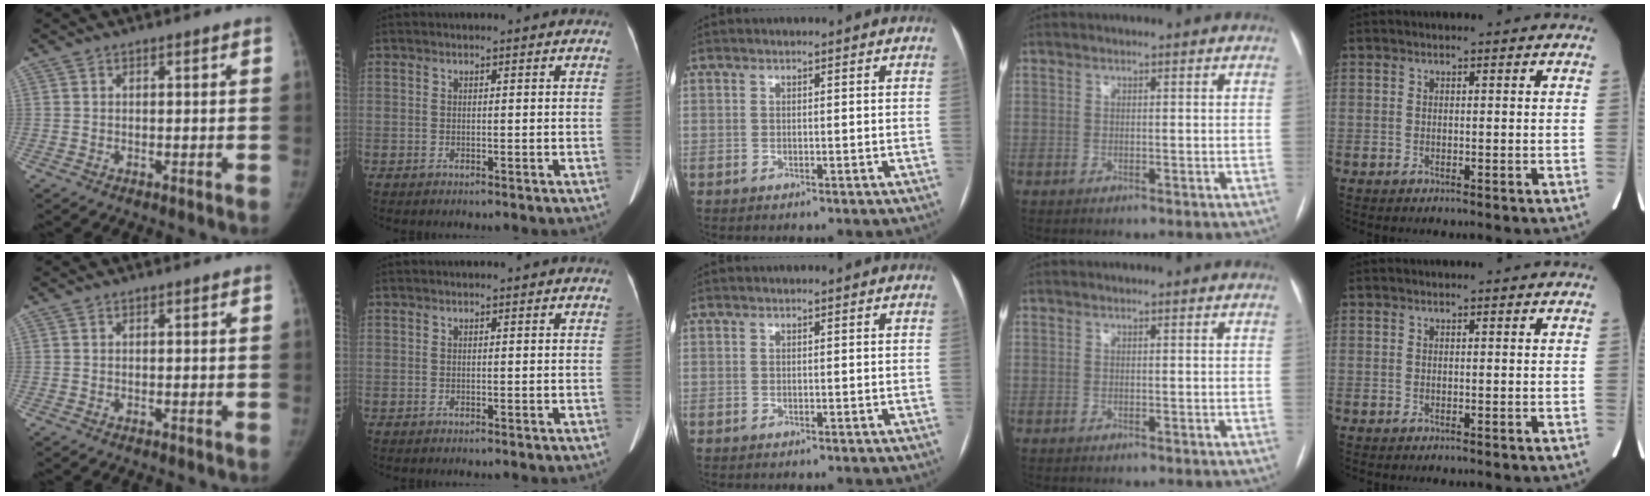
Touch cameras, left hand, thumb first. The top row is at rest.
{}